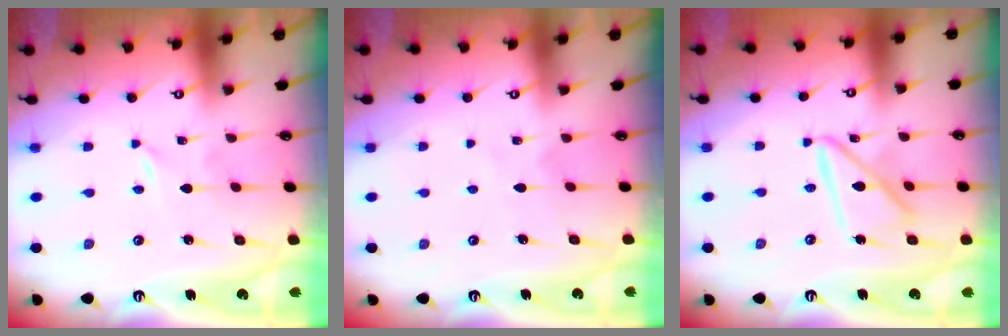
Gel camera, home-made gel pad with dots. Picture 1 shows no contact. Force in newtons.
{"total": 4.2, "press": 4.2, "slide": 0.5}
{"total": 12.1, "press": 12.0, "slide": 1.0}